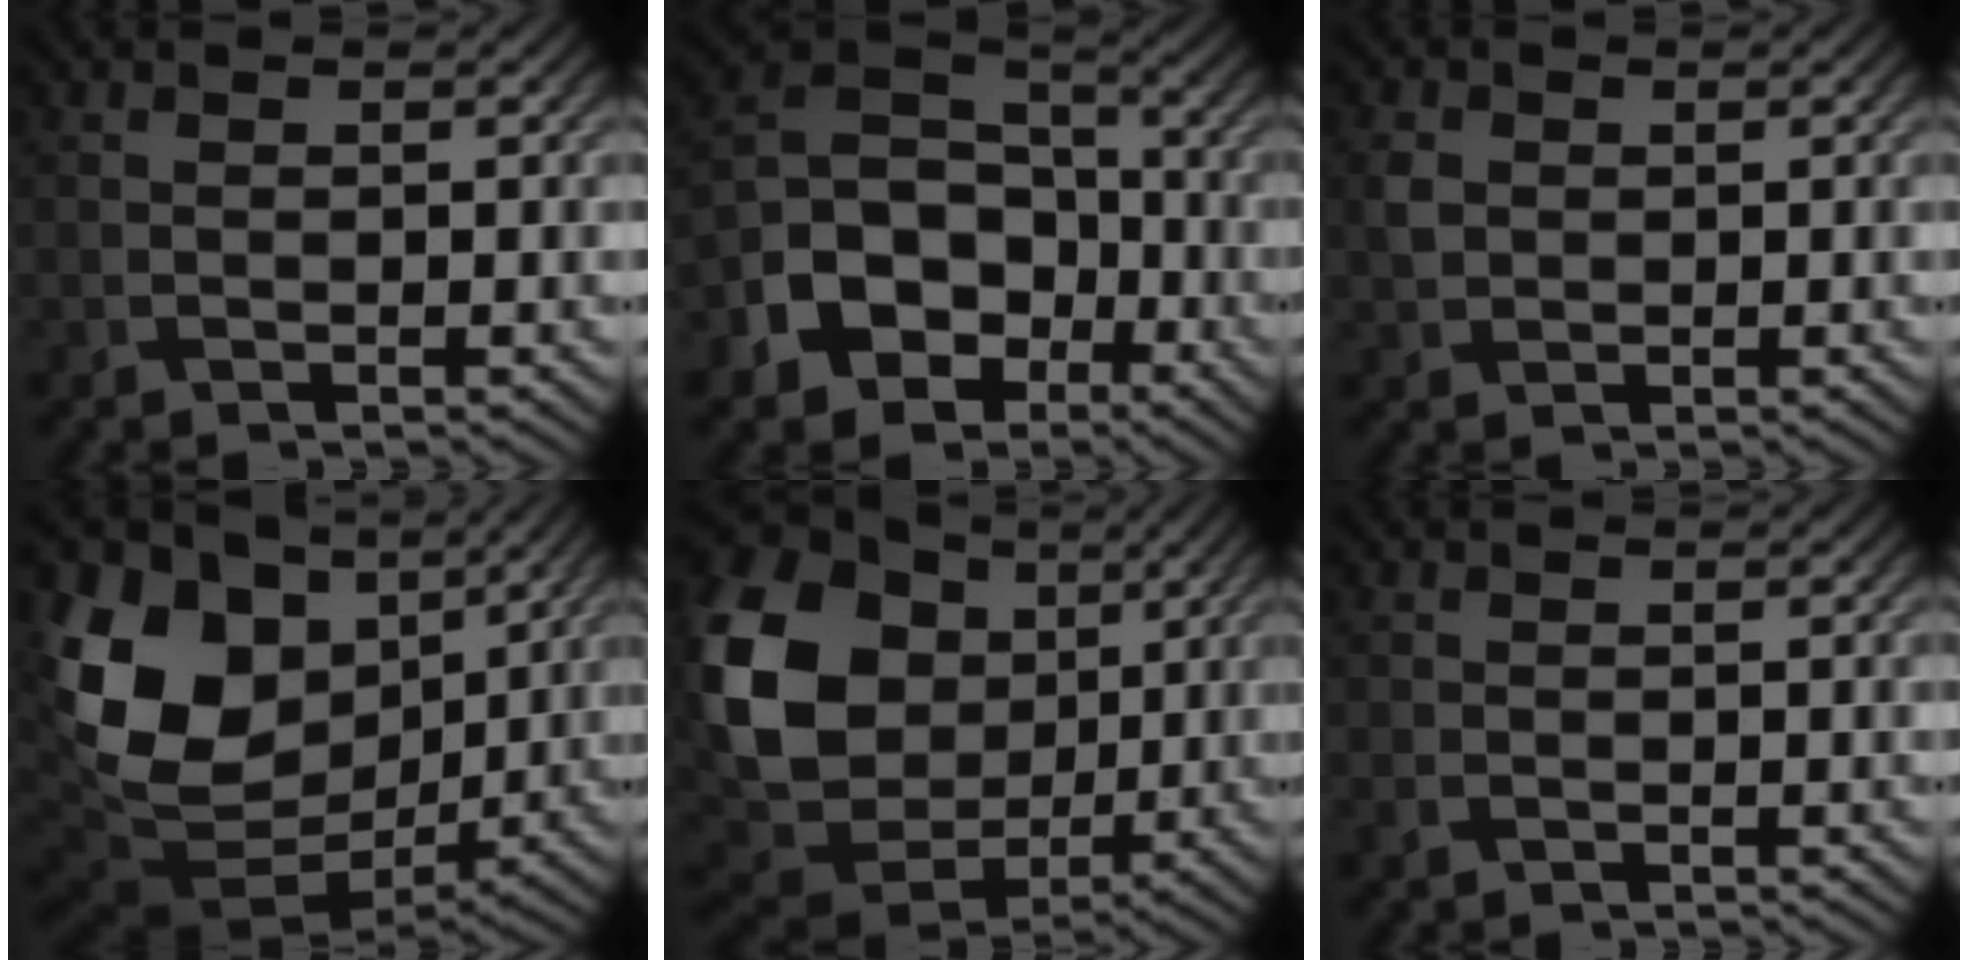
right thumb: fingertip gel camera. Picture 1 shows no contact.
{"total": 12.5, "force": [-5.6, 8.9, 6.7], "torque": [-0.150, -0.030, -0.108]}
{"total": 2.2, "force": [0.4, 1.9, 1.0], "torque": [-0.027, -0.001, 0.007]}
{"total": 18.8, "force": [3.8, 14.4, 11.6], "torque": [-0.261, -0.012, 0.104]}
{"total": 20.3, "force": [3.3, 16.5, 11.3], "torque": [-0.303, -0.002, 0.086]}
{"total": 0.8, "force": [-0.4, 0.6, 0.4], "torque": [-0.010, -0.005, -0.008]}